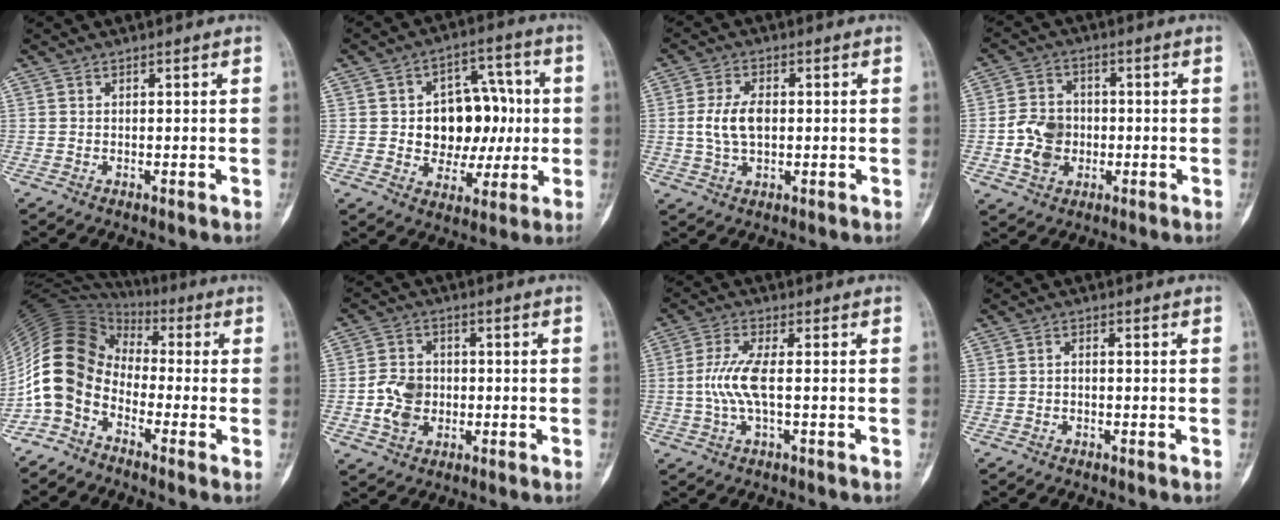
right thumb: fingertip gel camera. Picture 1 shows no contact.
{"total": 14.1, "force": [0.5, 10.4, 9.6], "torque": [-0.083, 0.026, 0.016]}
{"total": 6.8, "force": [0.2, 3.9, 5.6], "torque": [-0.113, 0.006, 0.004]}
{"total": 8.8, "force": [-1.4, 7.2, 4.8], "torque": [-0.067, 0.014, -0.027]}
{"total": 11.9, "force": [-4.2, 8.7, 6.9], "torque": [-0.129, 0.066, -0.100]}
{"total": 7.8, "force": [-1.3, 6.3, 4.4], "torque": [-0.063, 0.010, -0.024]}
{"total": 6.6, "force": [-0.4, 1.8, 6.3], "torque": [-0.158, 0.008, -0.013]}
{"total": 1.0, "force": [-0.4, 0.5, 0.8], "torque": [-0.012, 0.008, -0.010]}